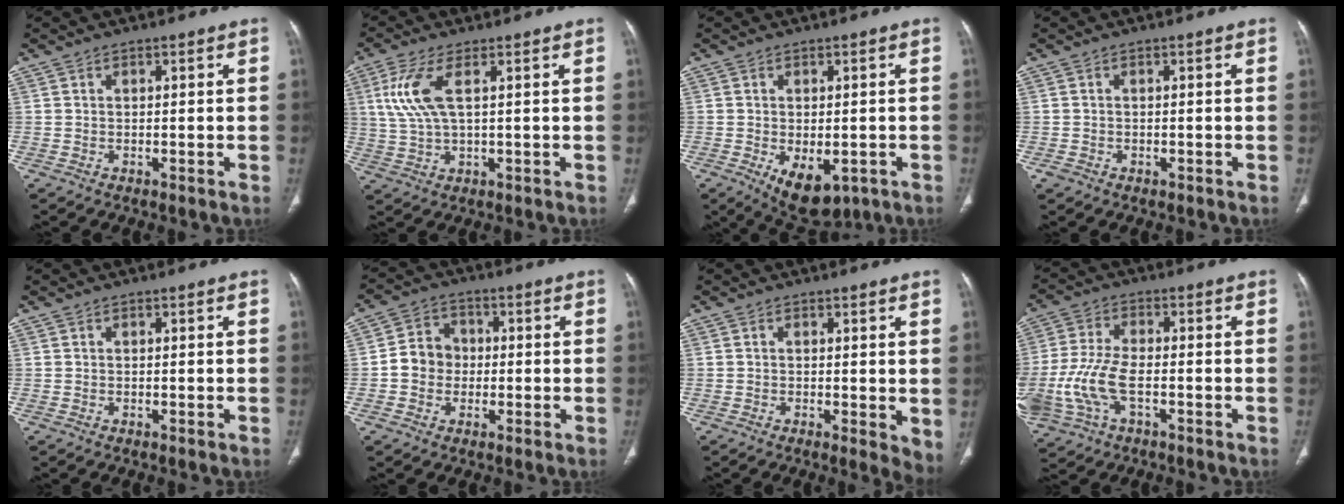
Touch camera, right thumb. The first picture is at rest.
{"total": 7.7, "force": [2.3, 2.7, 6.9], "torque": [-0.177, 0.003, 0.050]}
{"total": 8.5, "force": [-3.2, 4.8, 6.3], "torque": [-0.084, -0.004, -0.033]}
{"total": 1.0, "force": [-0.5, 0.8, 0.4], "torque": [-0.010, 0.004, -0.008]}
{"total": 0.0}
{"total": 6.8, "force": [-0.6, 6.0, 3.0], "torque": [-0.026, 0.019, -0.022]}
{"total": 4.4, "force": [0.1, 1.6, 4.2], "torque": [-0.050, -0.013, 0.001]}
{"total": 12.5, "force": [-3.1, 6.6, 10.1], "torque": [-0.234, 0.012, -0.055]}